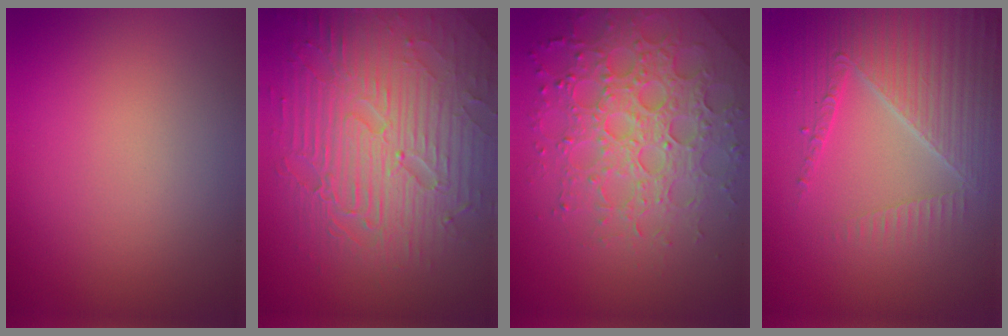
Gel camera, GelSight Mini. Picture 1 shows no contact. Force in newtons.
{"total": 8.9, "press": 6.4, "slide": 6.3}
{"total": 5.4, "press": 5.2, "slide": 1.5}
{"total": 5.3, "press": 4.5, "slide": 2.9}